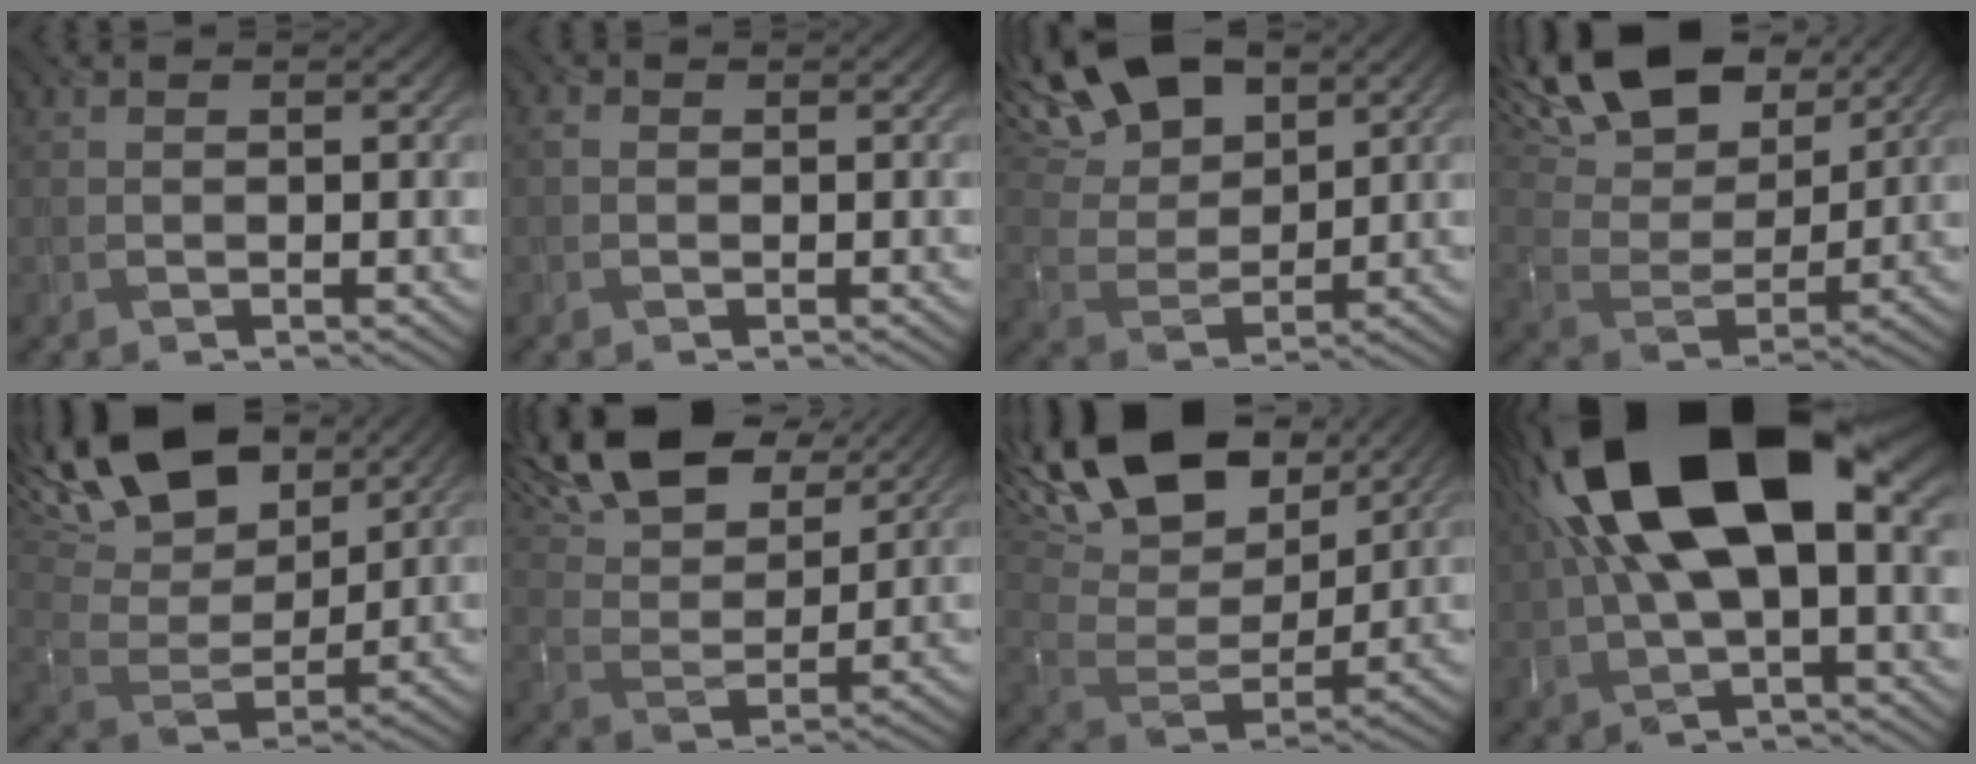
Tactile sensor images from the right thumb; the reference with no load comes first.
{"total": 1.0, "force": [0.0, 0.9, 0.5], "torque": [-0.011, -0.001, -0.002]}
{"total": 13.5, "force": [8.3, 6.7, 8.3], "torque": [-0.173, 0.032, 0.129]}
{"total": 16.1, "force": [10.9, 7.4, 9.2], "torque": [-0.197, 0.032, 0.164]}
{"total": 16.0, "force": [10.3, 7.5, 9.6], "torque": [-0.201, 0.028, 0.153]}
{"total": 14.5, "force": [10.2, 6.3, 8.2], "torque": [-0.179, 0.027, 0.171]}
{"total": 17.9, "force": [11.7, 8.4, 10.6], "torque": [-0.226, 0.039, 0.170]}
{"total": 18.3, "force": [4.4, 8.6, 15.6], "torque": [-0.306, 0.033, 0.067]}